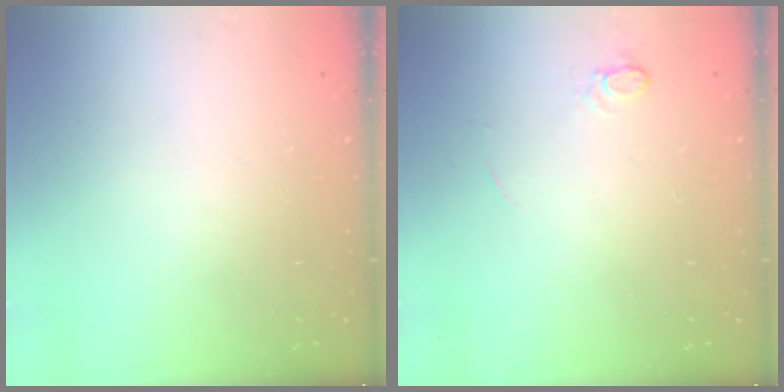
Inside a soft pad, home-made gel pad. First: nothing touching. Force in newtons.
{"total": 4.6, "press": 4.5, "slide": 0.6}